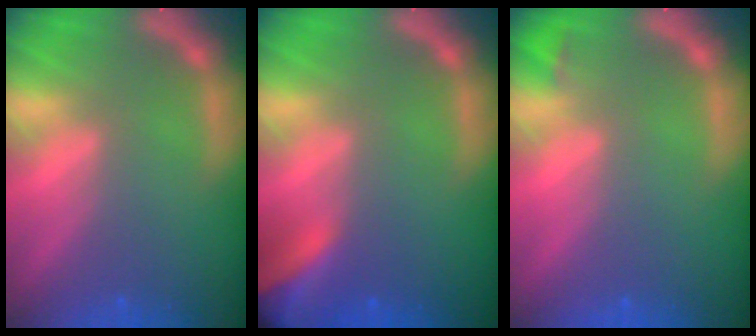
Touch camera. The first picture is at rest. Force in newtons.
{"total": 9.4}
{"total": 0.9}